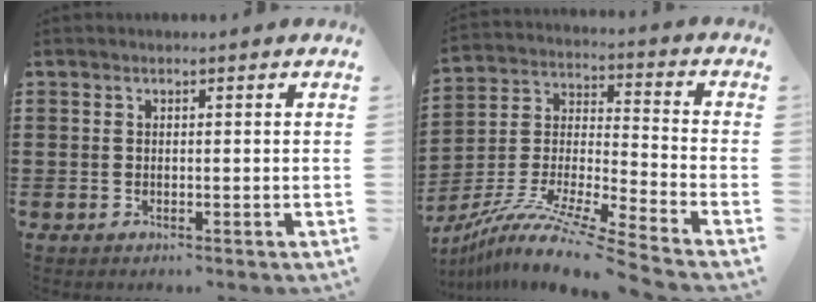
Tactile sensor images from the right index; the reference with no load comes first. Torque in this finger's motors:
{"motor_torque": [-0.27, 1.41, -0.25, -0.07]}